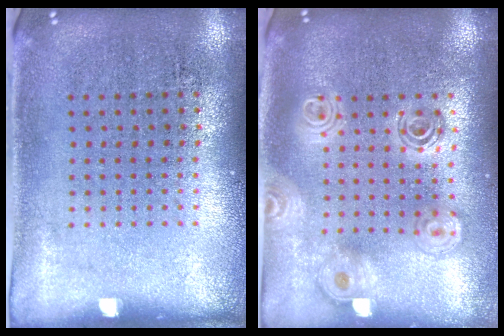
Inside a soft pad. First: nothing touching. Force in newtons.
{"total": 2.0, "press": 1.7, "slide": 1.1}